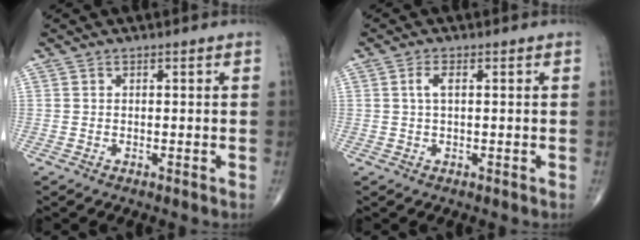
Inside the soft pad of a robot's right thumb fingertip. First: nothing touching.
{"total": 2.3, "force": [0.5, 0.8, 2.0], "torque": [-0.047, 0.006, 0.010]}